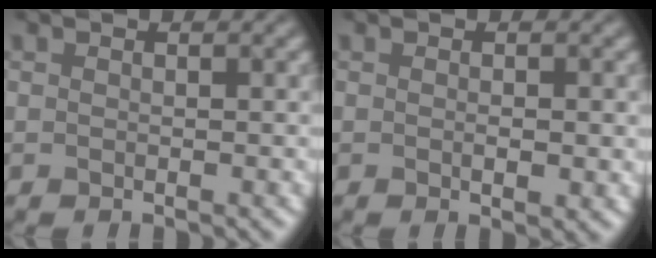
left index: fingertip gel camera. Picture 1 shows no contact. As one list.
[{"total": 1.4, "force": [-0.7, 0.0, 1.2], "torque": [-0.018, 0.002, 0.003]}]